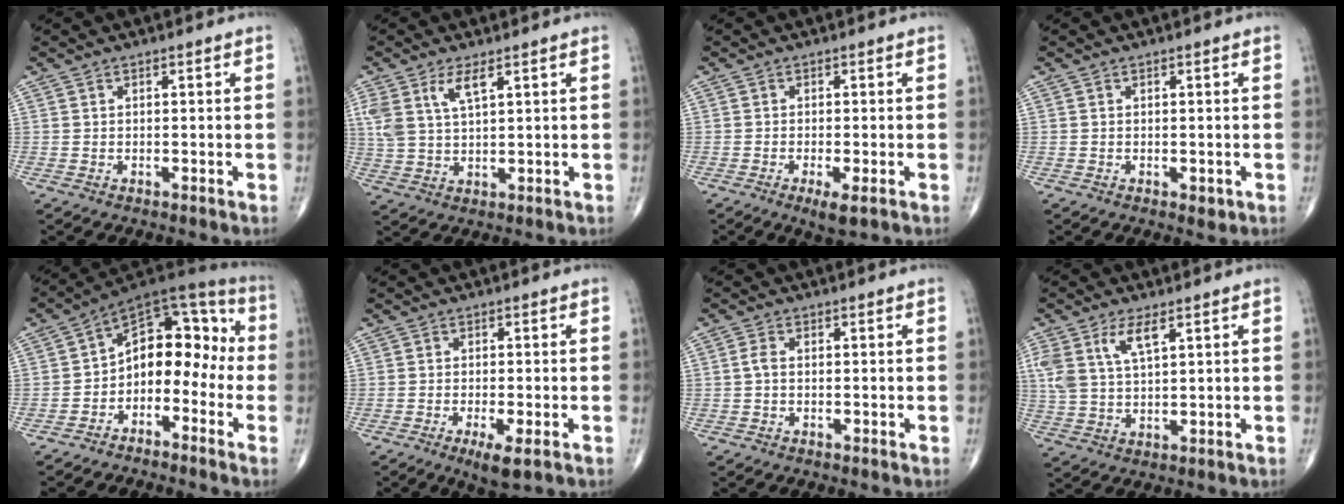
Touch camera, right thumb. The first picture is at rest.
{"total": 6.1, "force": [3.1, 2.2, 4.8], "torque": [-0.107, -0.008, 0.068]}
{"total": 3.3, "force": [-1.5, 0.6, 2.9], "torque": [-0.052, -0.009, -0.026]}
{"total": 1.3, "force": [-0.3, 0.7, 1.0], "torque": [-0.006, -0.002, -0.001]}
{"total": 13.6, "force": [-3.1, 9.0, 9.6], "torque": [-0.096, 0.082, -0.065]}
{"total": 4.5, "force": [-2.1, 0.9, 3.9], "torque": [-0.069, -0.011, -0.035]}
{"total": 1.6, "force": [-0.1, 0.9, 1.3], "torque": [-0.025, 0.002, -0.005]}
{"total": 7.1, "force": [3.4, 2.8, 5.5], "torque": [-0.122, -0.007, 0.074]}